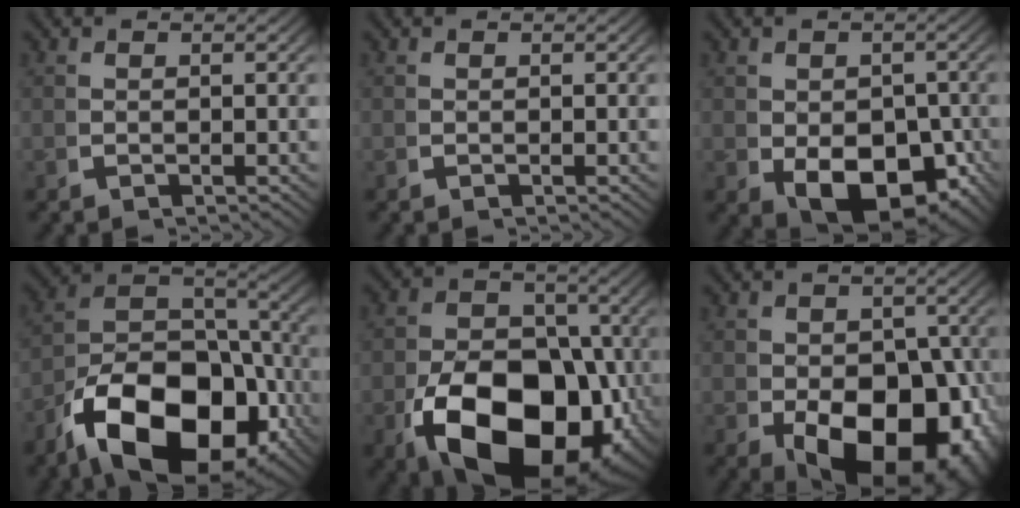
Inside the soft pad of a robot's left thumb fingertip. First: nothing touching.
{"total": 0.0}
{"total": 9.7, "force": [-2.1, 6.4, 7.0], "torque": [-0.129, -0.064, 0.002]}
{"total": 17.6, "force": [-4.7, 11.1, 12.8], "torque": [-0.254, -0.075, -0.045]}
{"total": 19.9, "force": [-4.6, 13.2, 14.2], "torque": [-0.257, -0.091, -0.035]}
{"total": 15.1, "force": [-3.4, 9.8, 10.9], "torque": [-0.169, -0.078, -0.014]}